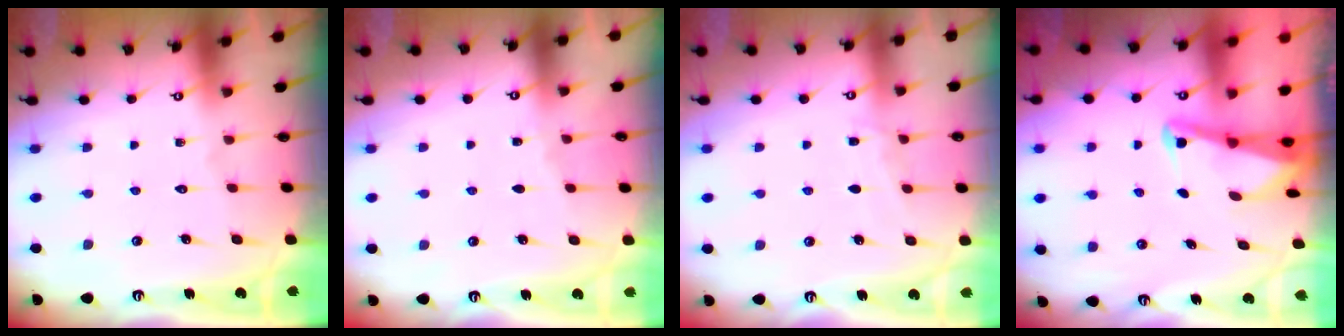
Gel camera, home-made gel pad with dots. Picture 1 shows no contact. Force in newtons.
{"total": 2.5, "press": 2.5, "slide": 0.4}
{"total": 3.7, "press": 3.6, "slide": 0.5}
{"total": 2.1, "press": 2.1, "slide": 0.3}